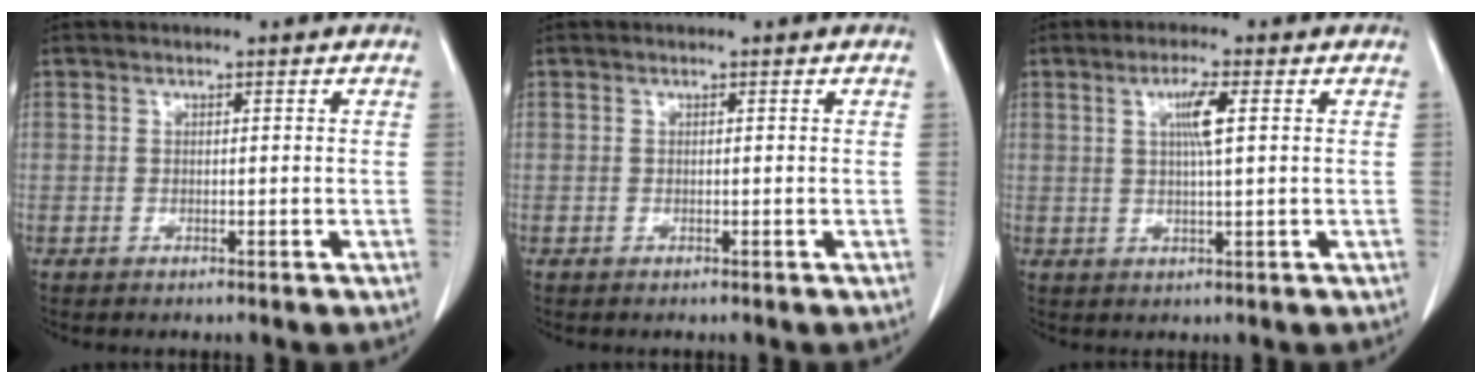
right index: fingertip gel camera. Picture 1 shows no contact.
{"total": 0.0}
{"total": 4.3, "force": [1.2, 0.0, 4.1], "torque": [-0.075, 0.000, 0.021]}